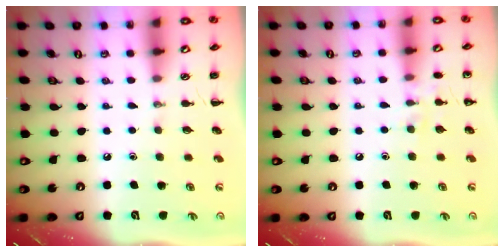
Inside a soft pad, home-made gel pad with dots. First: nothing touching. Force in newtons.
{"total": 6.8, "press": 6.6, "slide": 1.9}